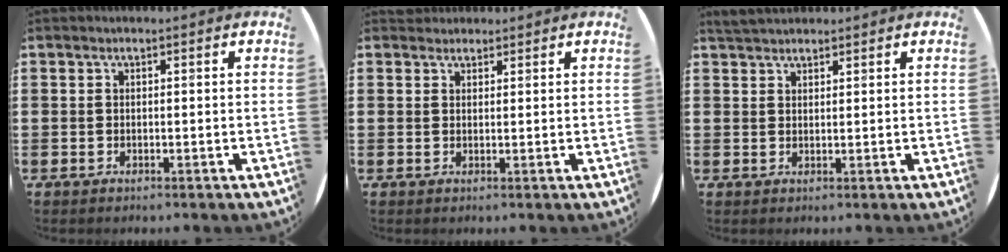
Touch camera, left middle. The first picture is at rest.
{"total": 1.4, "force": [1.3, 0.4, -0.2], "torque": [0.001, 0.001, 0.027]}
{"total": 2.5, "force": [2.3, 0.6, 0.5], "torque": [-0.014, 0.001, 0.045]}